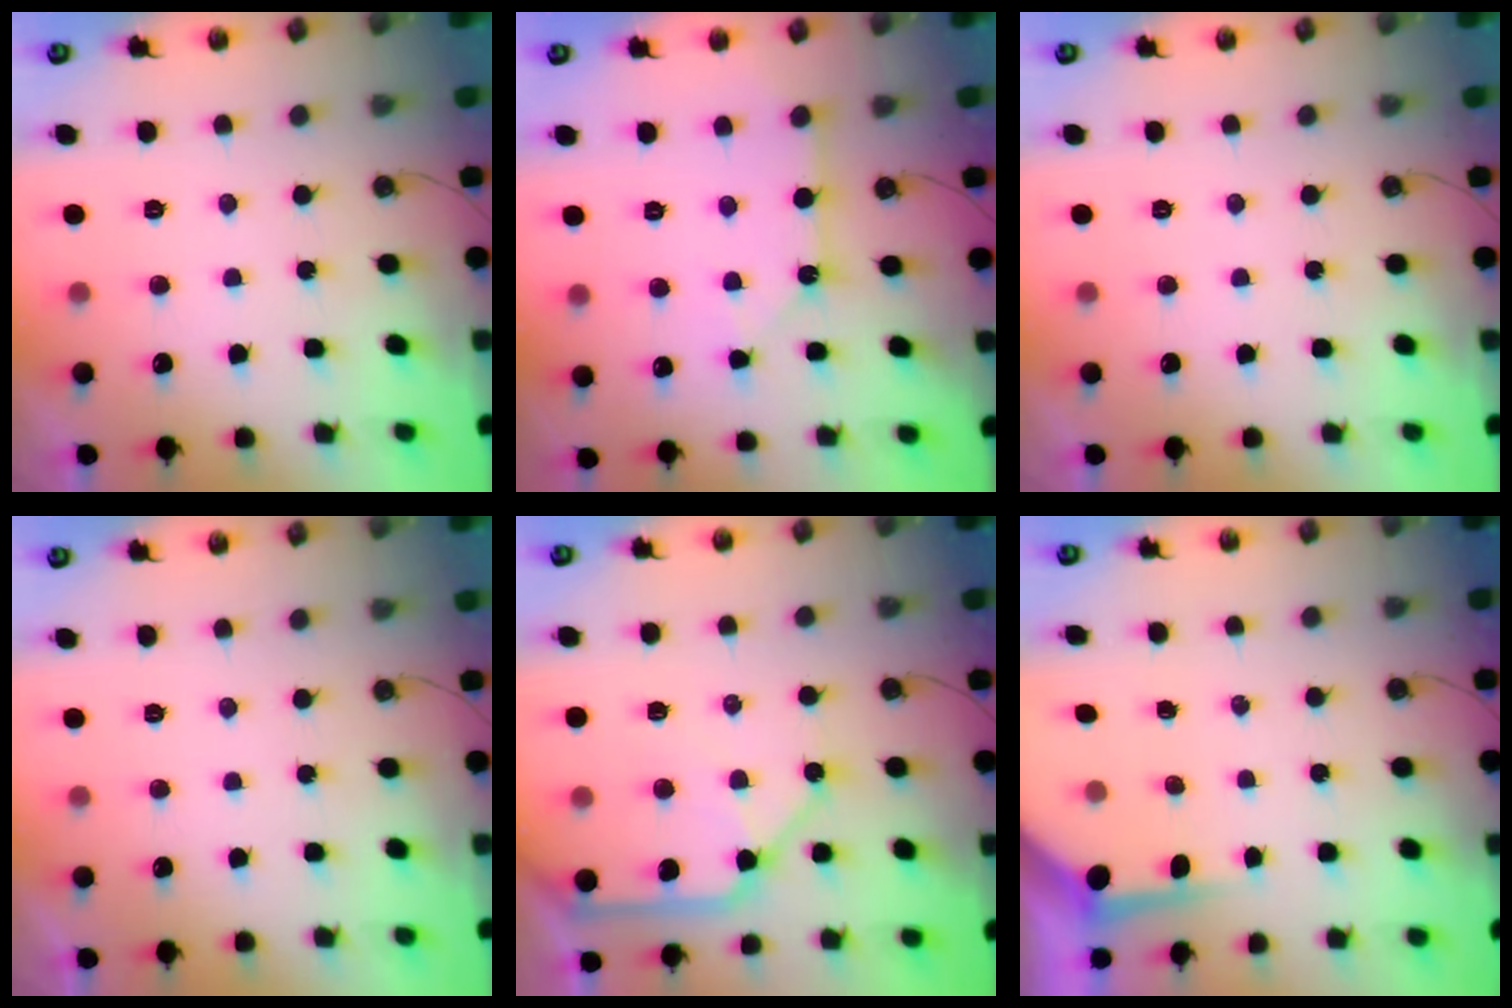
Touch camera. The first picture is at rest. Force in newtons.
{"total": 4.2, "press": 4.2, "slide": 0.3}
{"total": 0.0}
{"total": 0.0}
{"total": 14.3, "press": 14.2, "slide": 1.7}
{"total": 3.9, "press": 3.9, "slide": 0.3}